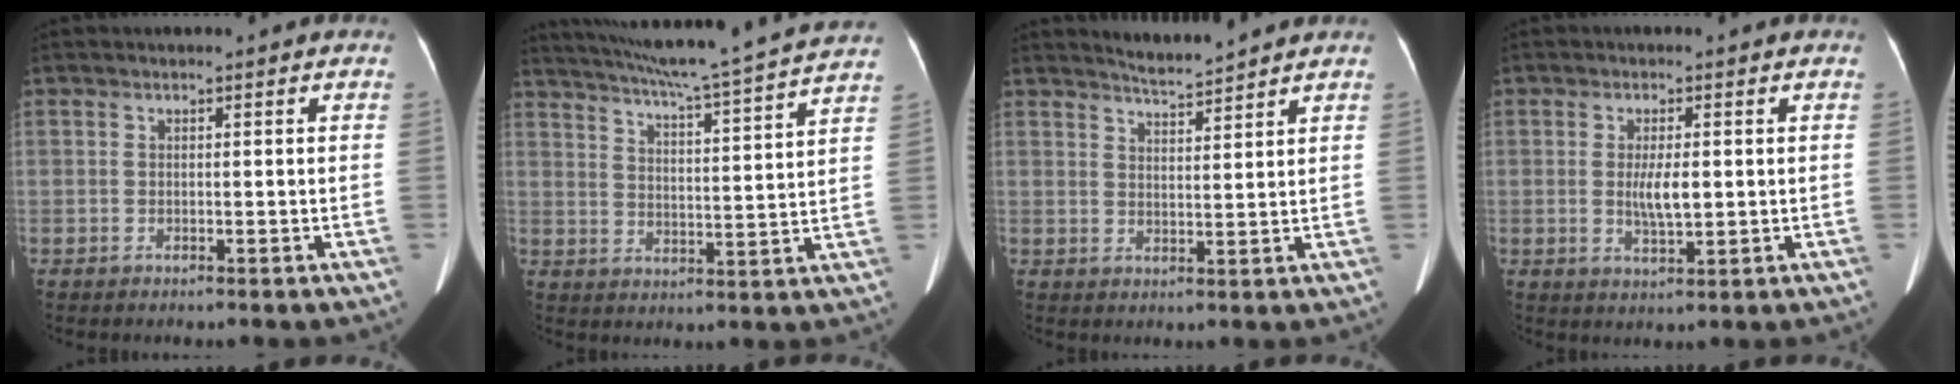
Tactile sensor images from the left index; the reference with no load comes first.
{"total": 21.1, "force": [18.8, -1.3, 9.3], "torque": [-0.164, -0.020, 0.255]}
{"total": 4.0, "force": [3.9, -0.6, 0.5], "torque": [-0.016, -0.001, 0.070]}
{"total": 3.9, "force": [0.2, 0.9, 3.8], "torque": [-0.072, -0.005, 0.005]}